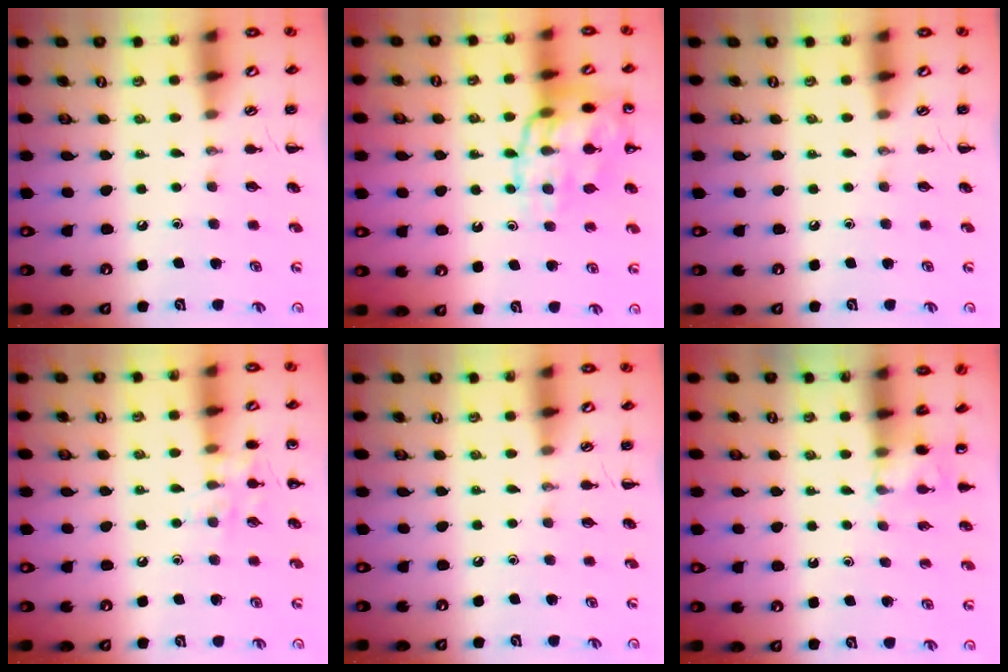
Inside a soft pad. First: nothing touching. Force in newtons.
{"total": 16.8, "press": 16.7, "slide": 1.9}
{"total": 0.0}
{"total": 8.0, "press": 7.8, "slide": 1.4}
{"total": 0.0}
{"total": 3.1, "press": 3.0, "slide": 1.0}